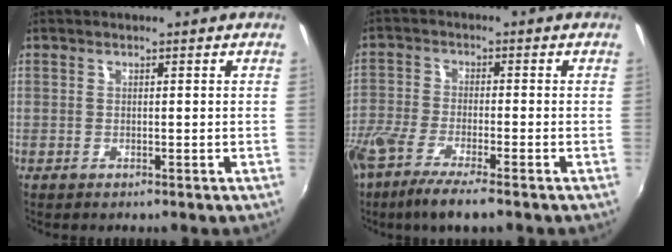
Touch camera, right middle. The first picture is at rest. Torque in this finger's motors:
{"motor_torque": [1.10, -1.04, 0.53, 0.21]}